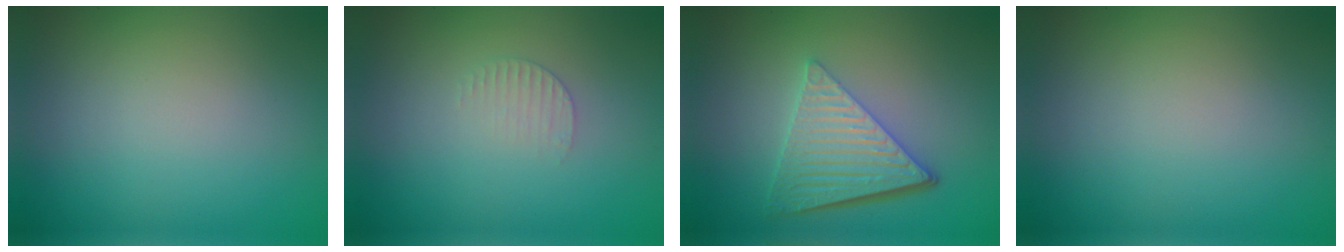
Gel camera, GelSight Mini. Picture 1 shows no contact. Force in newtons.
{"total": 1.3, "press": 1.2, "slide": 0.4}
{"total": 5.8, "press": 4.2, "slide": 4.0}
{"total": 0.0}